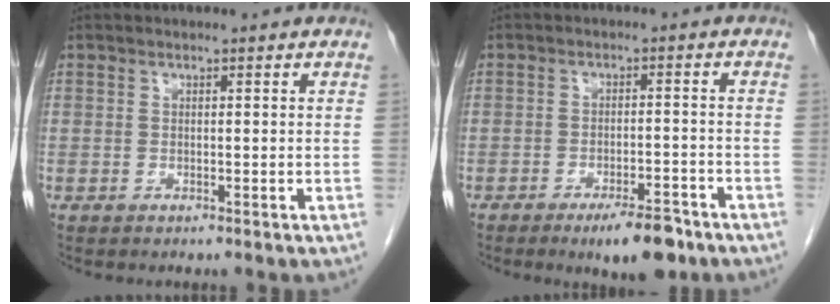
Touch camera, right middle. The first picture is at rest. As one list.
[{"total": 6.9, "force": [-4.8, 1.8, 4.6], "torque": [-0.064, -0.004, -0.068]}]